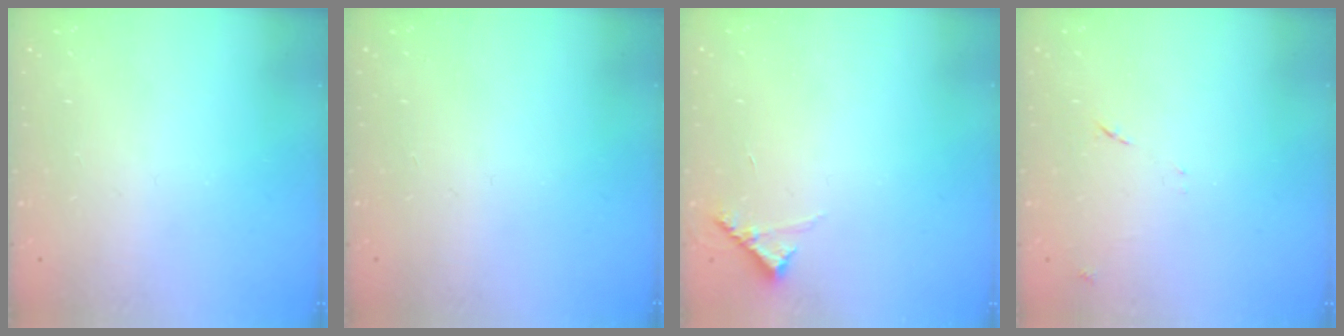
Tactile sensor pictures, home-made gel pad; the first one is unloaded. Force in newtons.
{"total": 0.0}
{"total": 5.4, "press": 5.4, "slide": 0.4}
{"total": 8.5, "press": 8.5, "slide": 0.7}